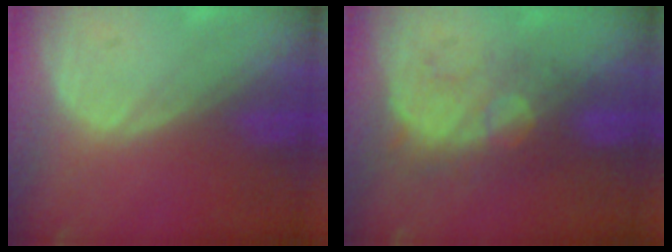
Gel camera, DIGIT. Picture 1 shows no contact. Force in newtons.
{"total": 8.6, "press": 7.6, "slide": 4.0}